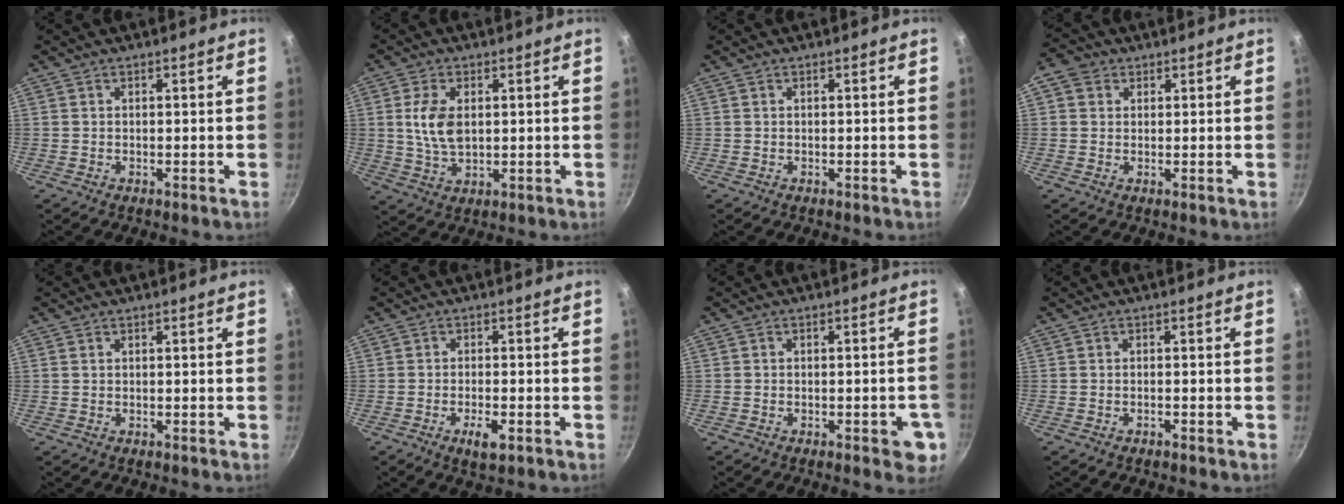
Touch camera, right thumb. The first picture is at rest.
{"total": 7.5, "force": [1.2, 4.3, 6.0], "torque": [-0.112, -0.006, 0.025]}
{"total": 0.0}
{"total": 3.7, "force": [1.2, 3.2, 1.5], "torque": [-0.009, 0.001, 0.011]}
{"total": 0.0}
{"total": 4.1, "force": [-1.8, 1.4, 3.3], "torque": [-0.057, 0.006, -0.028]}
{"total": 5.7, "force": [-2.3, 2.3, 4.8], "torque": [-0.041, 0.011, -0.026]}
{"total": 0.7, "force": [-0.6, 0.2, 0.2], "torque": [-0.011, 0.008, -0.006]}